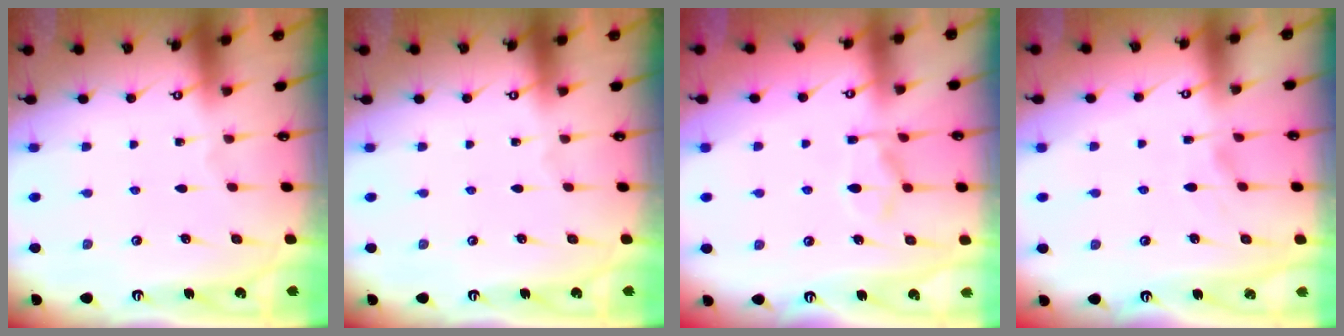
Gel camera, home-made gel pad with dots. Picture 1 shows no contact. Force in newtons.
{"total": 0.0}
{"total": 3.4, "press": 3.0, "slide": 1.5}
{"total": 1.2, "press": 0.8, "slide": 0.9}